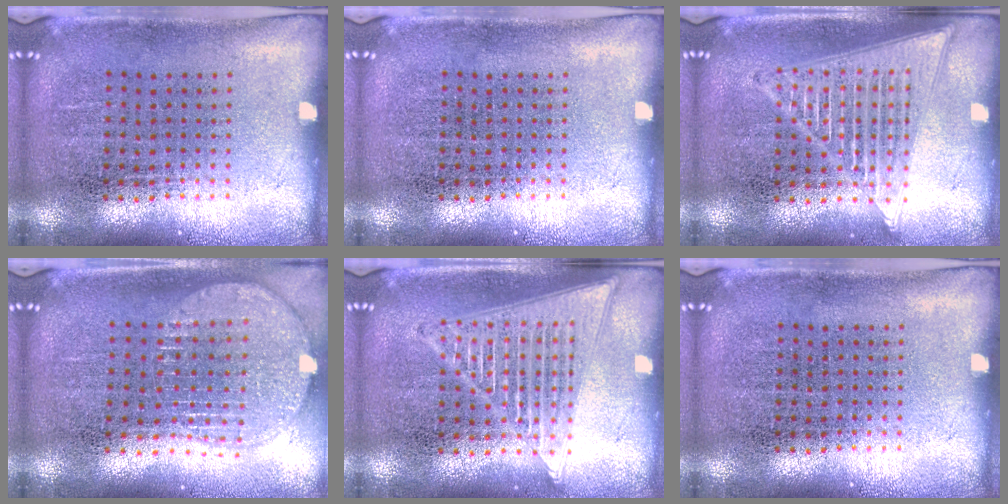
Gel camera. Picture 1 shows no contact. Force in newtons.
{"total": 0.0}
{"total": 2.1, "press": 2.1, "slide": 0.2}
{"total": 1.9, "press": 1.6, "slide": 1.0}
{"total": 2.1, "press": 2.1, "slide": 0.2}
{"total": 0.0}